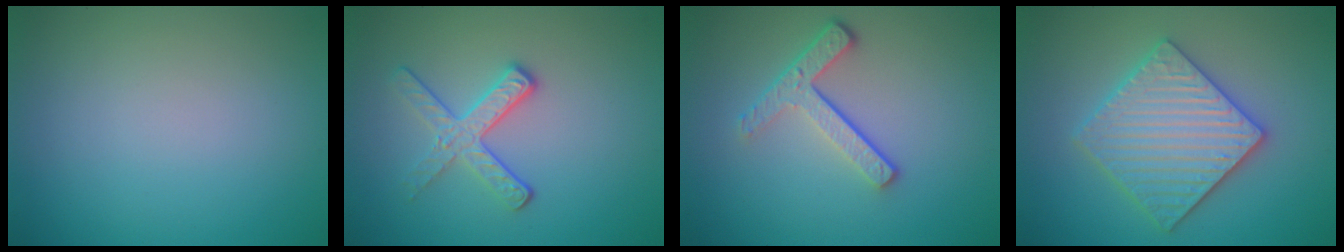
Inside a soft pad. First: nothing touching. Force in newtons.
{"total": 2.9, "press": 2.6, "slide": 1.3}
{"total": 3.7, "press": 2.7, "slide": 2.5}
{"total": 5.8, "press": 5.7, "slide": 1.1}